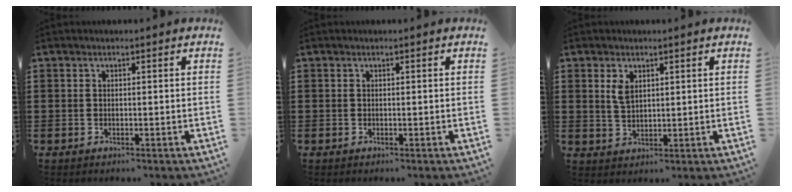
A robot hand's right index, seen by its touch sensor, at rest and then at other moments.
{"total": 0.0}
{"total": 2.8, "force": [1.3, 1.5, 2.0], "torque": [-0.045, 0.003, 0.024]}